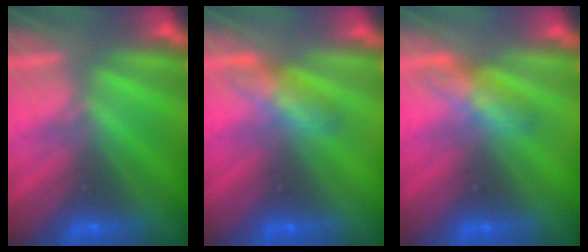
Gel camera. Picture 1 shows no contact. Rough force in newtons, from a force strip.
{"total": 2.8}
{"total": 2.8}